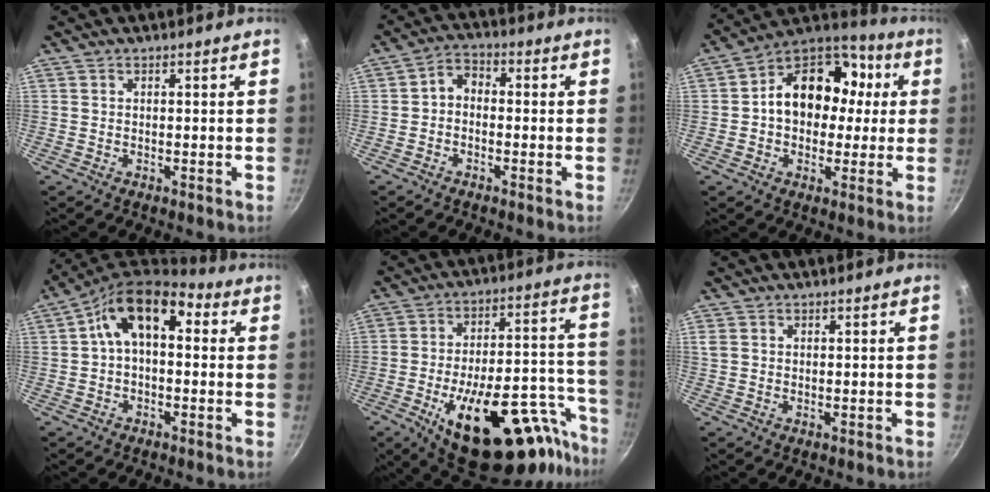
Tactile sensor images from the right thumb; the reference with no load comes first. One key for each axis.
{"total": 3.8, "fx": -0.9, "fy": 2.7, "fz": 2.5, "tx": -0.043, "ty": 0.019, "tz": -0.027}
{"total": 17.3, "fx": 1.5, "fy": 13.6, "fz": 10.6, "tx": -0.123, "ty": 0.041, "tz": 0.008}
{"total": 11.5, "fx": 2.2, "fy": 6.9, "fz": 8.9, "tx": -0.133, "ty": 0.033, "tz": 0.015}
{"total": 29.2, "fx": -16.3, "fy": 12.3, "fz": 20.9, "tx": -0.222, "ty": 0.081, "tz": -0.230}
{"total": 1.3, "fx": 0.6, "fy": 1.0, "fz": 0.7, "tx": -0.012, "ty": 0.002, "tz": 0.012}